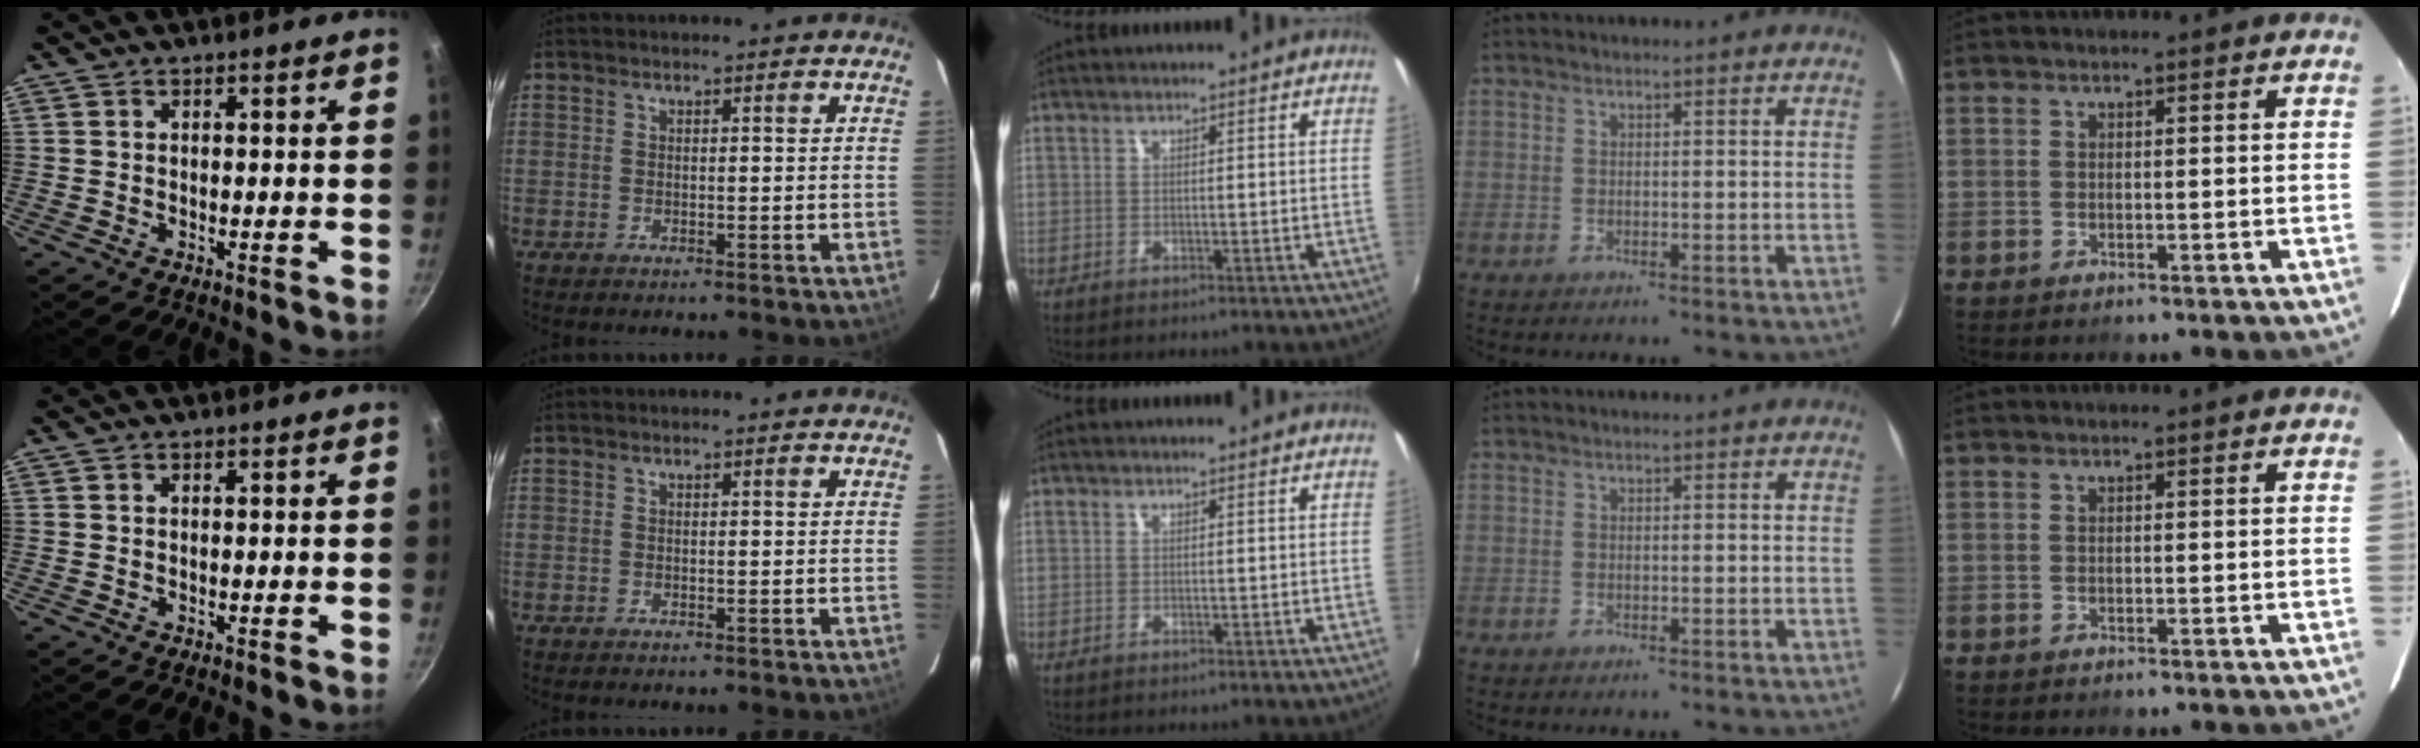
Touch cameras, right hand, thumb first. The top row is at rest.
{}